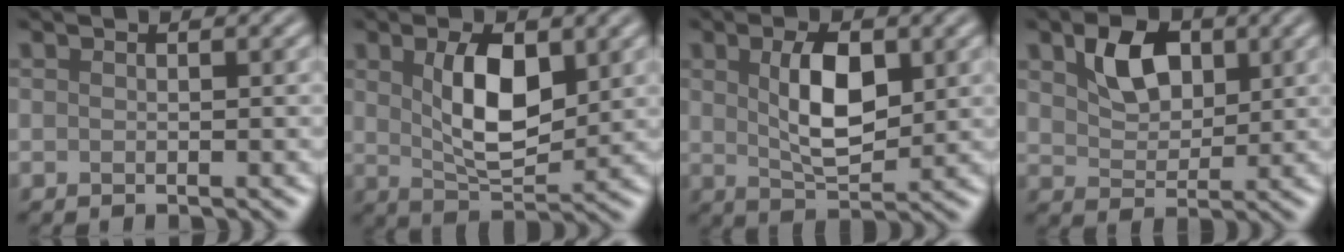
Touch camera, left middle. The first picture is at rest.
{"total": 6.0, "force": [1.5, 2.8, 5.1], "torque": [-0.099, -0.001, 0.031]}
{"total": 5.3, "force": [1.1, 2.4, 4.5], "torque": [-0.089, 0.000, 0.023]}
{"total": 4.3, "force": [1.8, 2.8, 2.7], "torque": [-0.057, 0.003, 0.032]}